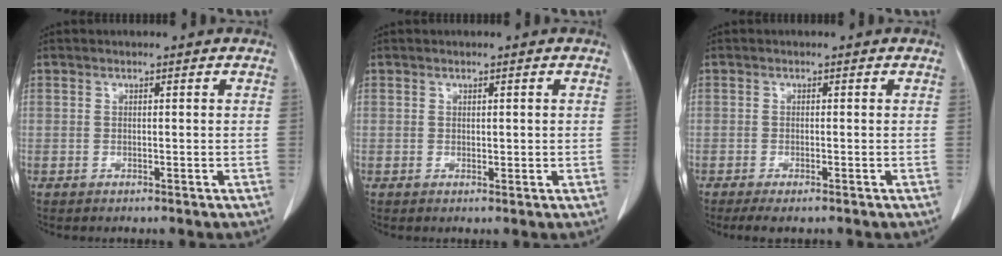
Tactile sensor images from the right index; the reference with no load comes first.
{"total": 0.9, "force": [0.2, 0.7, 0.6], "torque": [-0.006, -0.002, 0.007]}
{"total": 2.3, "force": [-1.5, 0.6, 1.7], "torque": [-0.029, -0.007, -0.023]}